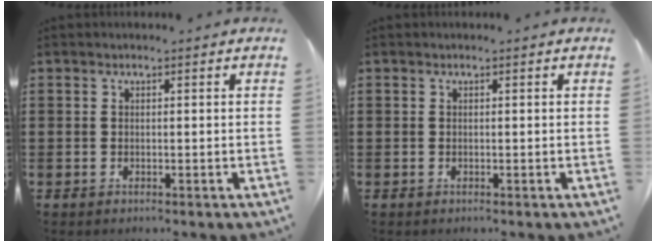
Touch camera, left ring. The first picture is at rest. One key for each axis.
{"total": 0.0}